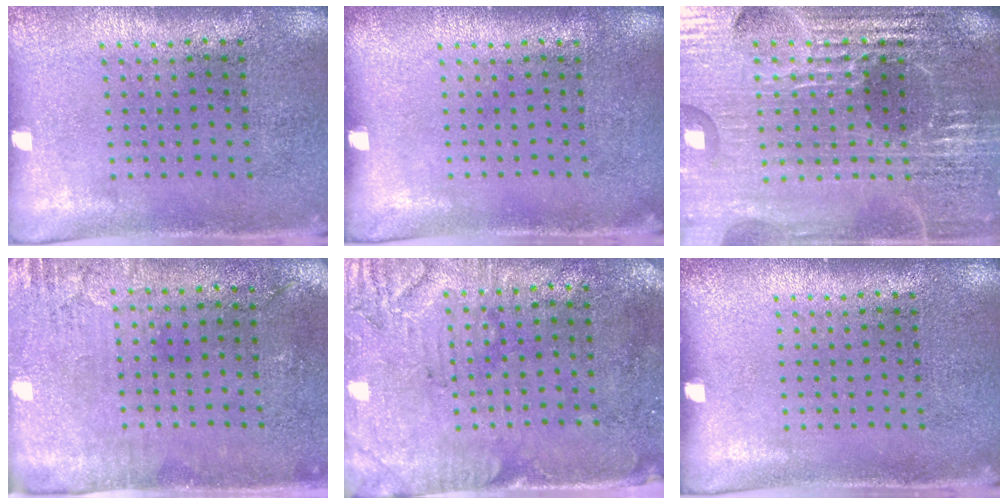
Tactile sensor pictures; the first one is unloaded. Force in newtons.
{"total": 0.0}
{"total": 6.2, "press": 5.5, "slide": 2.8}
{"total": 2.7, "press": 2.3, "slide": 1.5}
{"total": 3.1, "press": 2.5, "slide": 1.7}
{"total": 0.0}